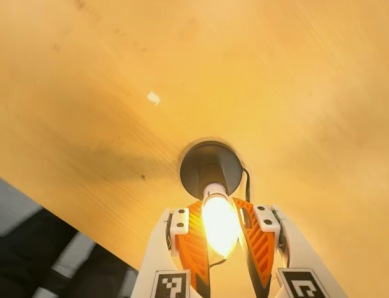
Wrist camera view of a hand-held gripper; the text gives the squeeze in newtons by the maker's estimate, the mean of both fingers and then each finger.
{"total": 14.0, "left": 13.3, "right": 14.7}